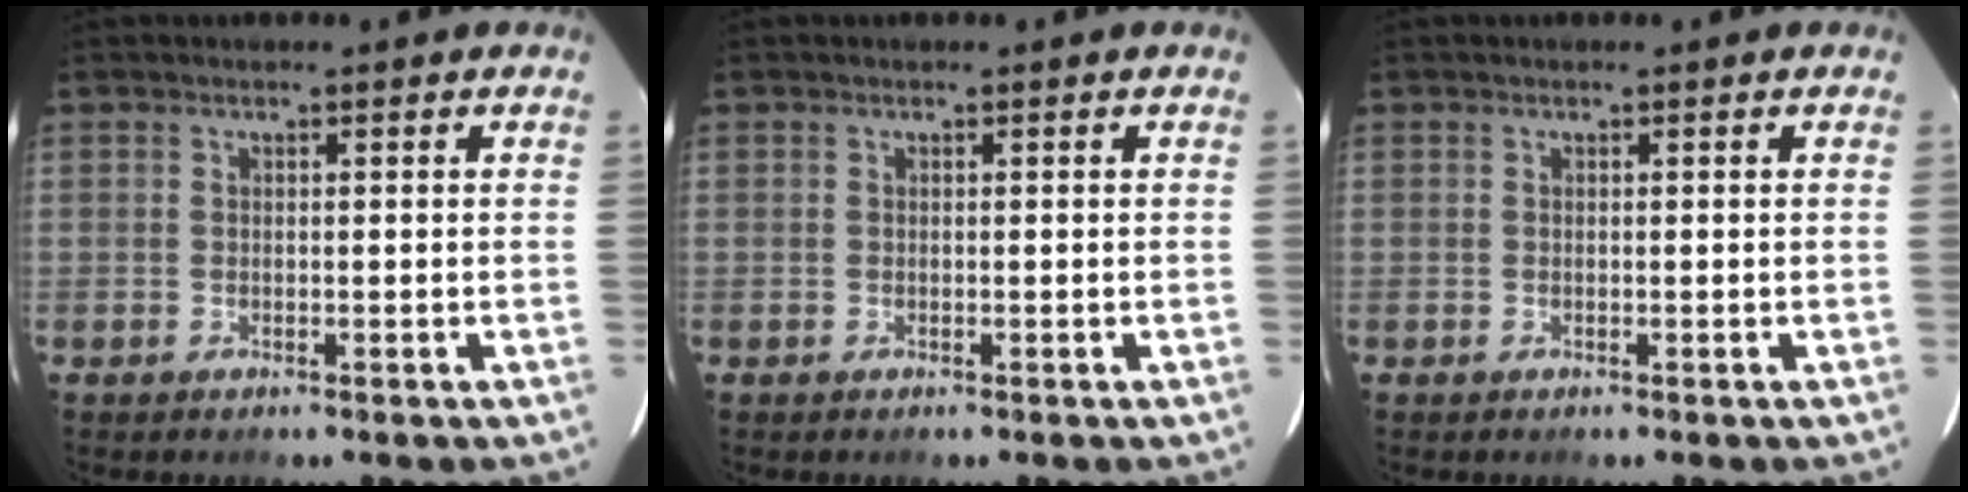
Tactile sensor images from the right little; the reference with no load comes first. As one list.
[{"total": 0.0}, {"total": 0.0}]